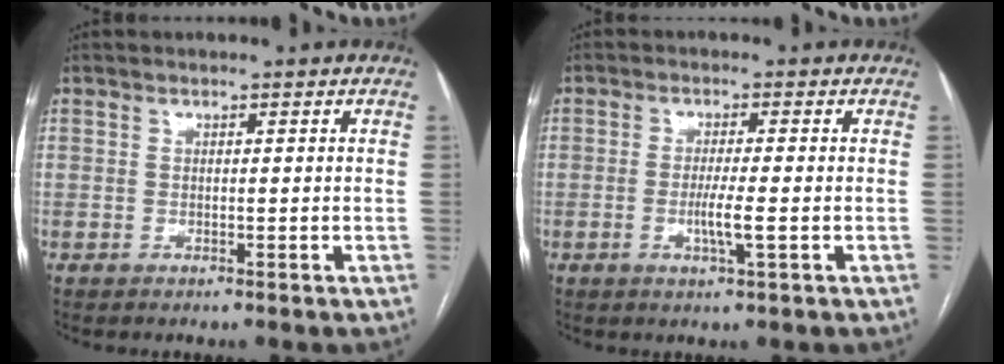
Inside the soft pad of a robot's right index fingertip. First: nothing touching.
{"total": 3.7, "force": [-0.9, -0.3, 3.6], "torque": [-0.072, -0.008, -0.017]}